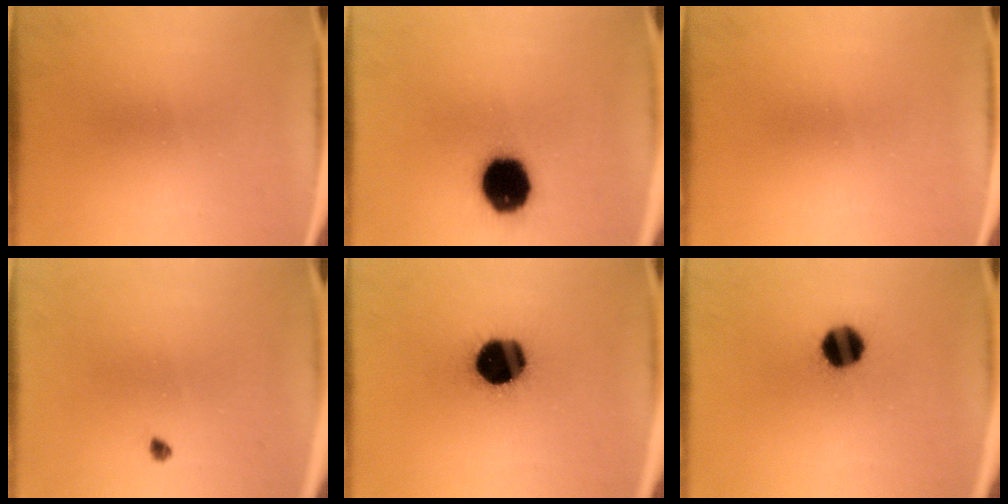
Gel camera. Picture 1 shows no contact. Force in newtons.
{"total": 16.5}
{"total": 0.0}
{"total": 0.9}
{"total": 18.5}
{"total": 9.0}